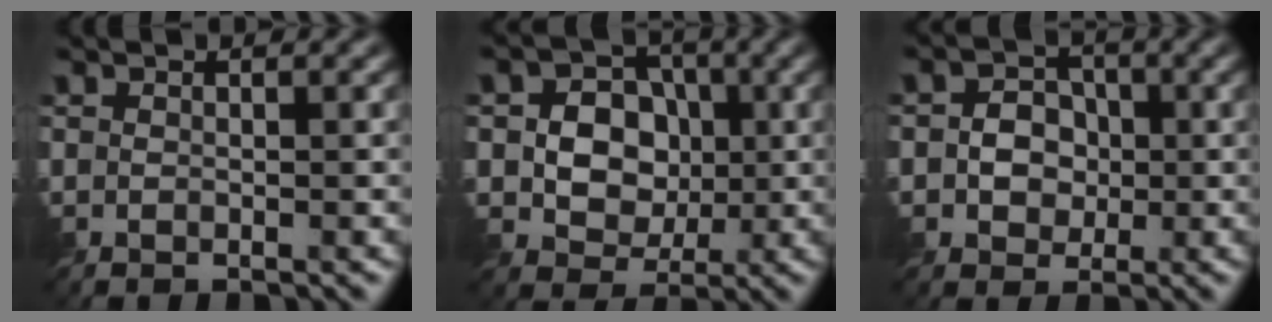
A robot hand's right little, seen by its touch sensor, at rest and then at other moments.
{"total": 6.6, "force": [0.3, 5.7, 3.2], "torque": [-0.043, 0.019, -0.010]}
{"total": 3.6, "force": [-0.2, 3.1, 1.7], "torque": [-0.017, 0.001, -0.016]}